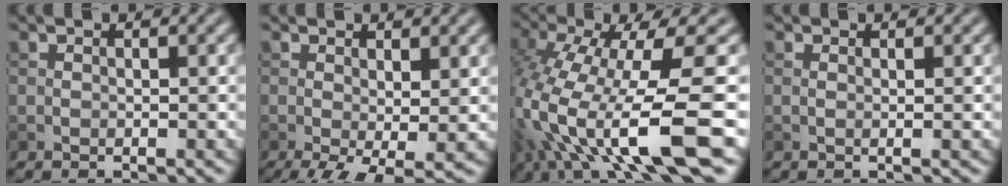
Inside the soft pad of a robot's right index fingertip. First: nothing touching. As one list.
[{"total": 5.2, "force": [-1.4, 1.7, 4.7], "torque": [-0.085, -0.016, -0.018]}, {"total": 12.9, "force": [-3.5, 4.0, 11.8], "torque": [-0.235, -0.019, -0.049]}, {"total": 0.7, "force": [0.2, 0.2, 0.7], "torque": [-0.009, 0.000, -0.003]}]